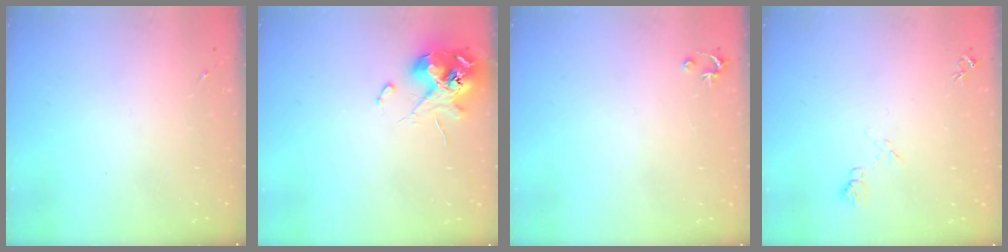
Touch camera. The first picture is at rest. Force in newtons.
{"total": 12.1, "press": 11.9, "slide": 1.8}
{"total": 2.5, "press": 2.5, "slide": 0.2}
{"total": 6.7, "press": 6.7, "slide": 0.7}